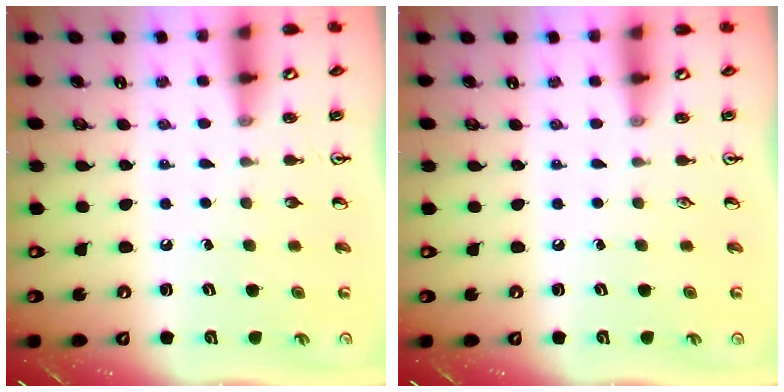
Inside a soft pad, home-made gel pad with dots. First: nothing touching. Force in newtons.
{"total": 0.0}